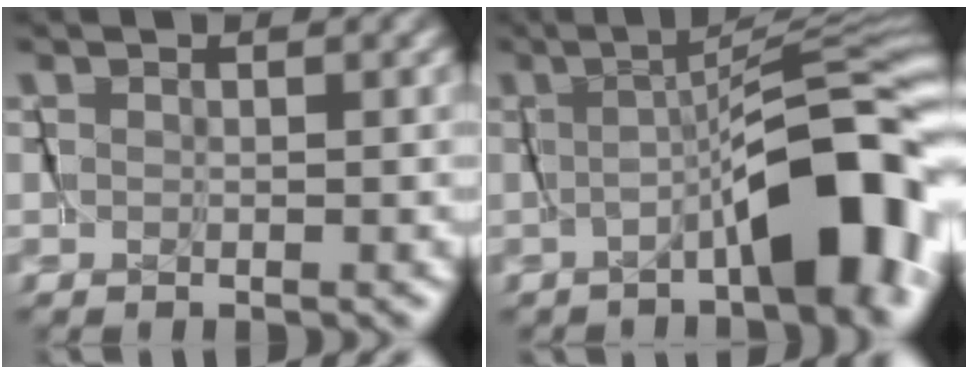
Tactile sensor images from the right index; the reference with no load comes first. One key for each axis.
{"total": 6.7, "fx": -2.8, "fy": 0.2, "fz": 6.1, "tx": -0.062, "ty": 0.013, "tz": -0.042}